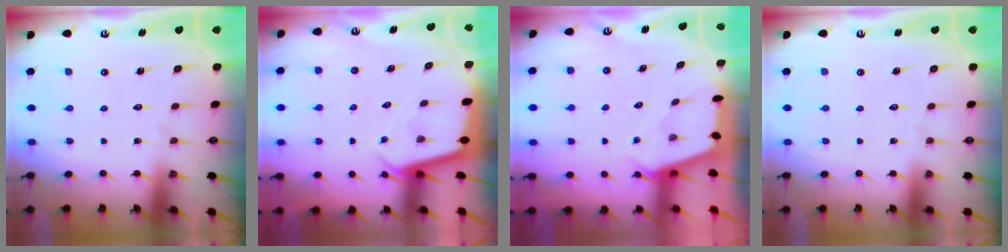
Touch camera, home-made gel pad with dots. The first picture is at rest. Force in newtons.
{"total": 2.5, "press": 2.5, "slide": 0.1}
{"total": 2.5, "press": 2.5, "slide": 0.2}
{"total": 0.0}